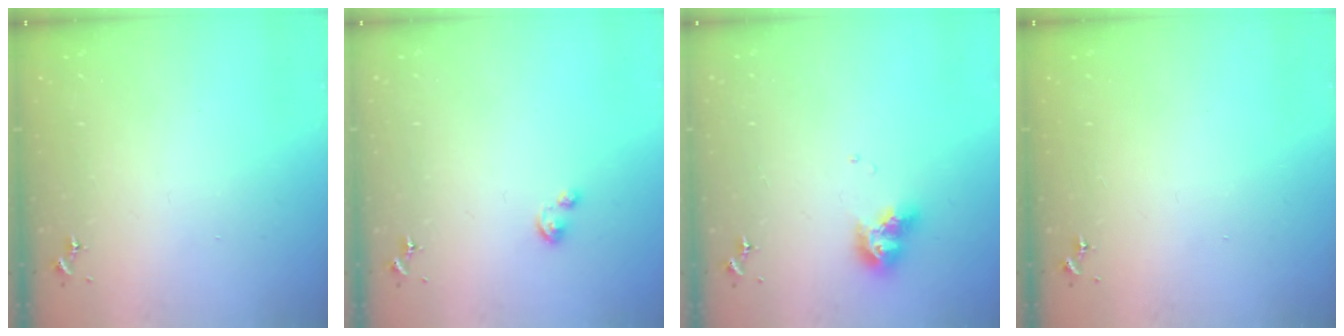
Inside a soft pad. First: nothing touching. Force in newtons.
{"total": 2.5, "press": 2.5, "slide": 0.3}
{"total": 9.6, "press": 9.6, "slide": 0.9}
{"total": 0.0}